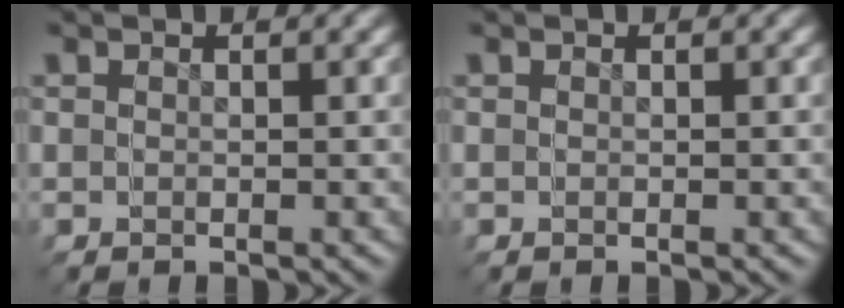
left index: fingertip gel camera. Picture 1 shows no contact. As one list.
[{"total": 0.0}]